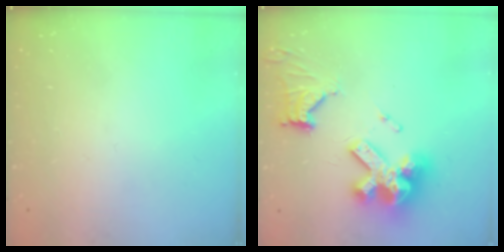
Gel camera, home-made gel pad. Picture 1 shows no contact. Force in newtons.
{"total": 17.4, "press": 17.3, "slide": 1.8}